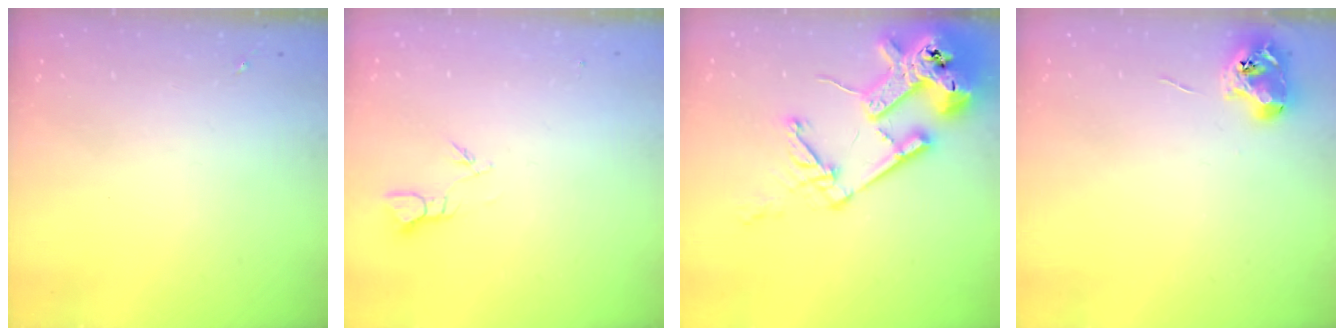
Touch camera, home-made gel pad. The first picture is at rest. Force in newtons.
{"total": 2.7, "press": 2.7, "slide": 0.3}
{"total": 21.7, "press": 21.5, "slide": 2.7}
{"total": 8.7, "press": 8.6, "slide": 0.8}